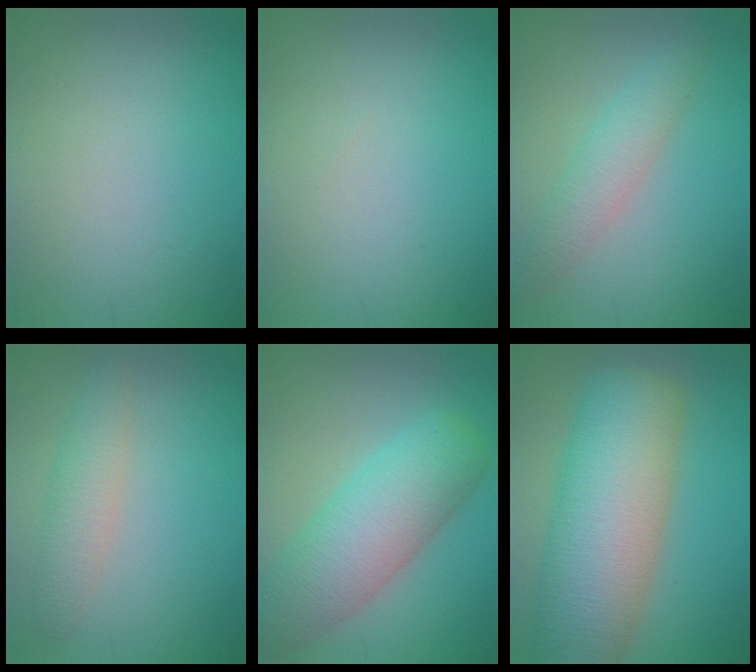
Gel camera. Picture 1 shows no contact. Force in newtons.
{"total": 0.0}
{"total": 2.9, "press": 2.9, "slide": 0.1}
{"total": 2.8, "press": 2.8, "slide": 0.1}
{"total": 8.3, "press": 8.3, "slide": 0.3}
{"total": 12.4, "press": 12.4, "slide": 0.5}